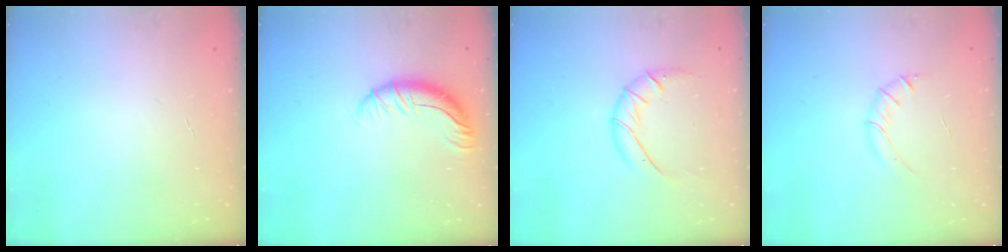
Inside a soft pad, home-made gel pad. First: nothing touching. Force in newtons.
{"total": 10.2, "press": 10.2, "slide": 0.7}
{"total": 10.3, "press": 10.3, "slide": 0.9}
{"total": 3.7, "press": 3.5, "slide": 1.0}